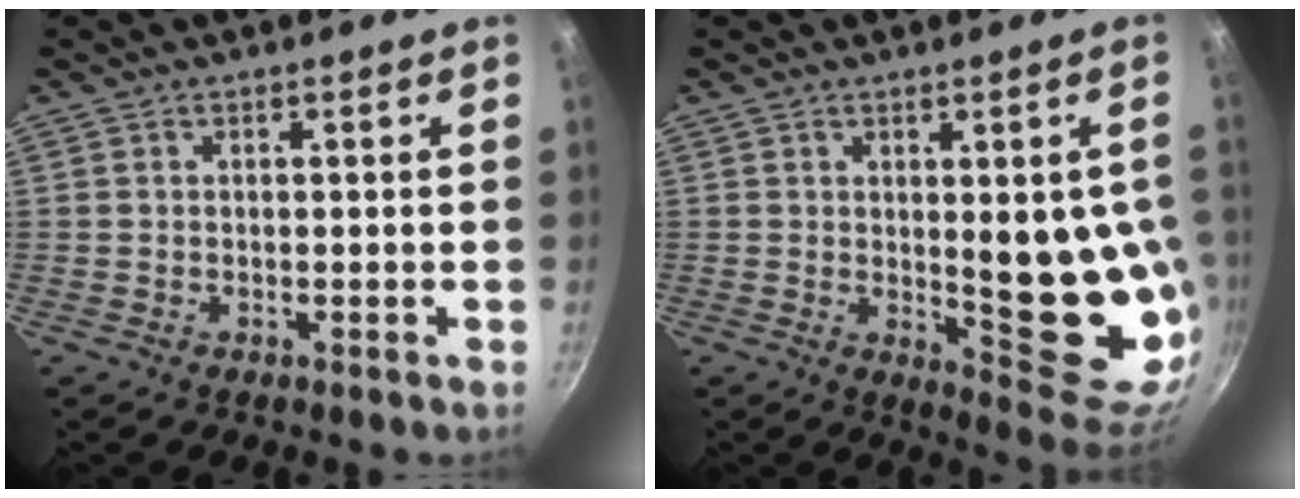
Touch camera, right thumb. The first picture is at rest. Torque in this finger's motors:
{"motor_torque": [2.50, 2.50, 0.24, 0.02, 0.40]}